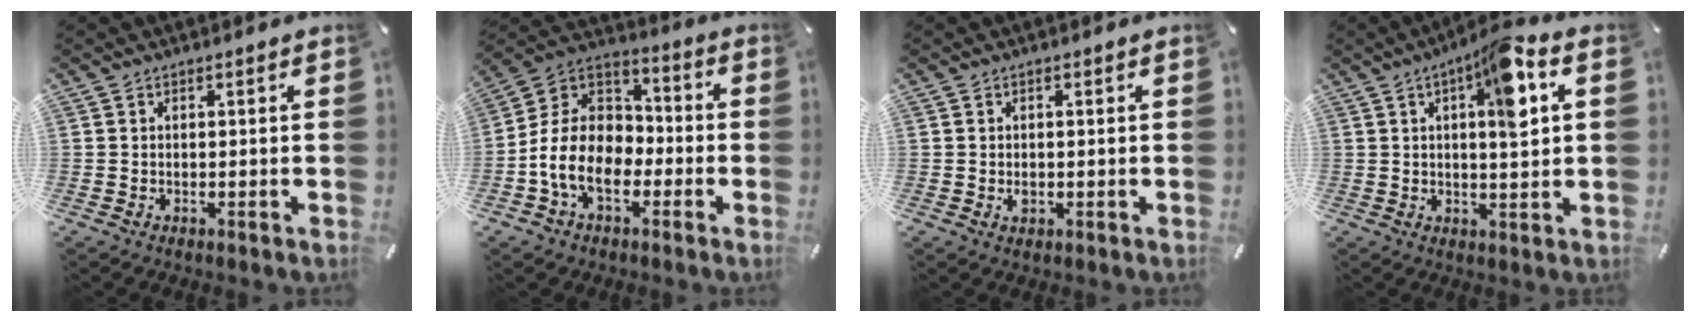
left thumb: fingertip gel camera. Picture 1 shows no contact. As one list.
[{"total": 13.1, "force": [-5.3, 9.5, 7.4], "torque": [-0.179, 0.015, -0.101]}, {"total": 1.5, "force": [-0.2, 1.2, 0.9], "torque": [-0.016, 0.003, -0.004]}, {"total": 10.7, "force": [3.4, 2.7, 9.8], "torque": [-0.137, -0.011, 0.048]}]